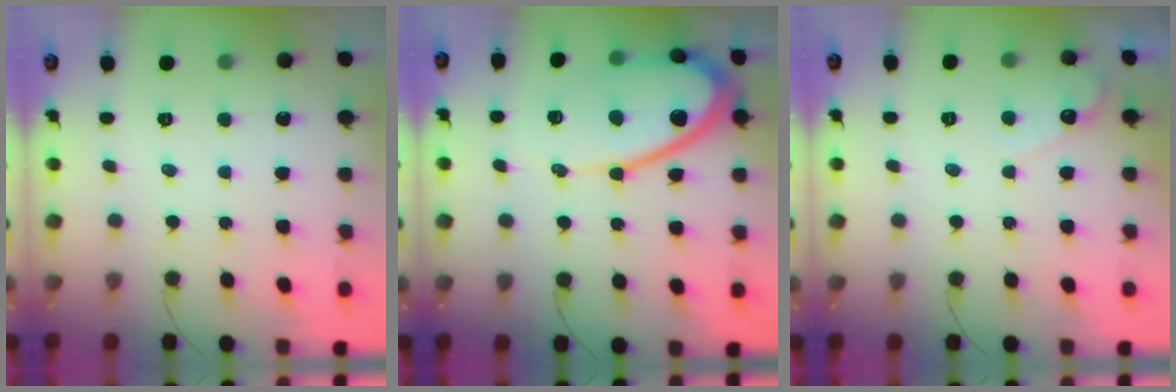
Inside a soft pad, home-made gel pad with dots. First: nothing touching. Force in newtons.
{"total": 15.4, "press": 15.3, "slide": 1.3}
{"total": 4.0, "press": 4.0, "slide": 0.2}